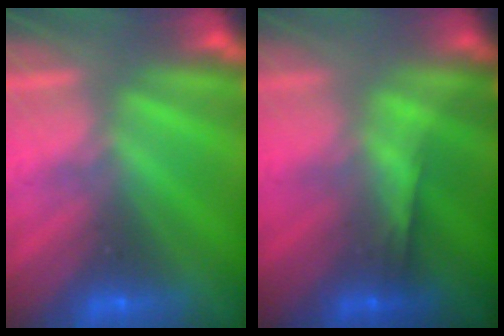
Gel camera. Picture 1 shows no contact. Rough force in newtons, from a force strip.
{"total": 1.4}